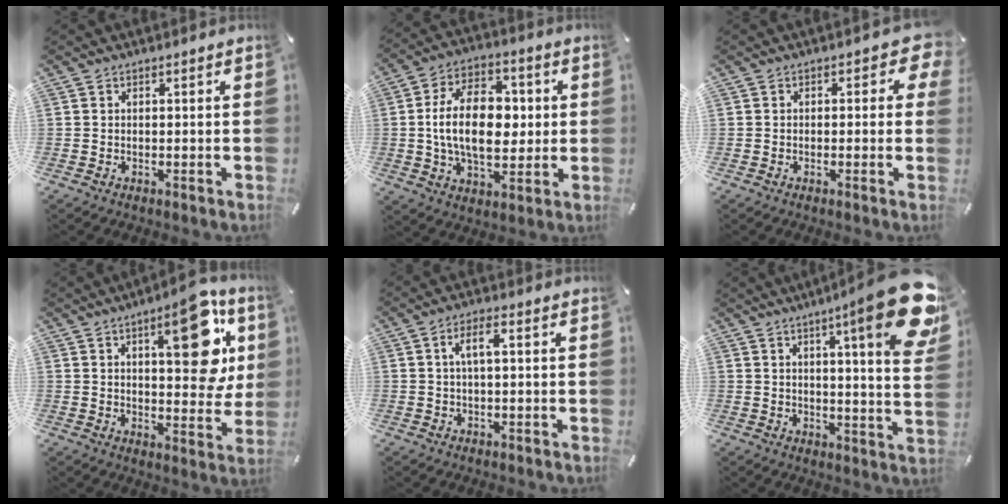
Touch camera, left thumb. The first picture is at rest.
{"total": 16.9, "force": [0.5, 10.7, 13.1], "torque": [-0.235, 0.010, 0.006]}
{"total": 4.4, "force": [0.8, 2.6, 3.4], "torque": [-0.034, -0.001, 0.007]}
{"total": 19.7, "force": [7.9, 8.7, 15.9], "torque": [-0.183, -0.037, 0.115]}
{"total": 4.2, "force": [0.6, 1.2, 4.0], "torque": [-0.078, 0.009, 0.007]}
{"total": 19.2, "force": [9.4, 2.9, 16.5], "torque": [-0.240, -0.054, 0.135]}